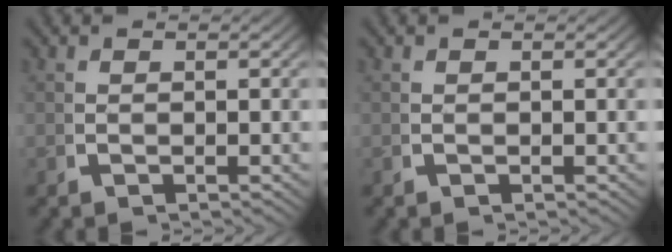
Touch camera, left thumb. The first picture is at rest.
{"total": 0.0}